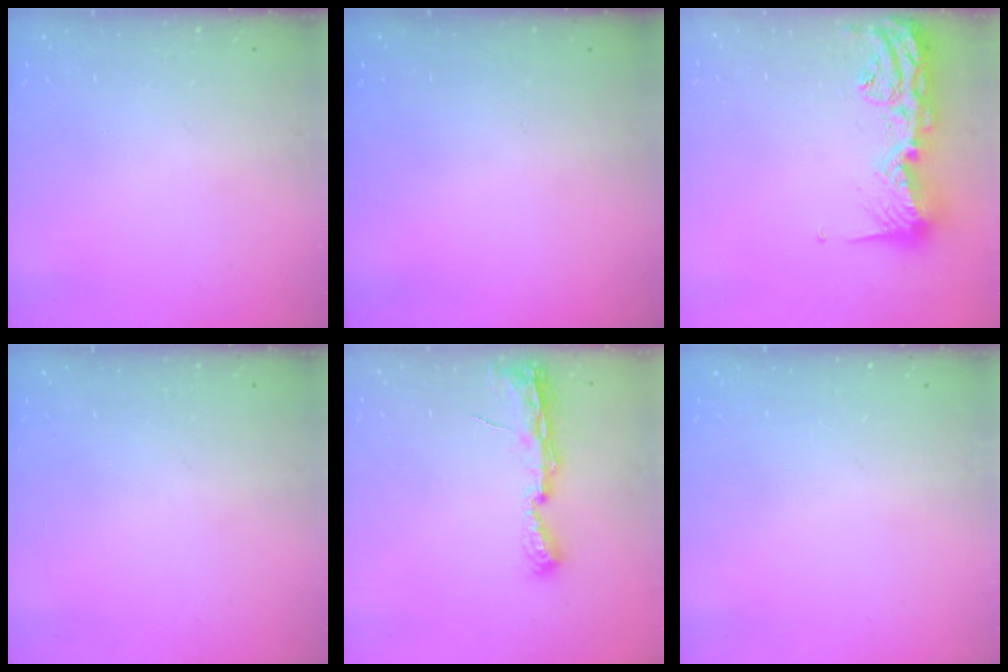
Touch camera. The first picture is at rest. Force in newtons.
{"total": 0.0}
{"total": 17.7, "press": 17.6, "slide": 0.9}
{"total": 0.0}
{"total": 7.6, "press": 7.5, "slide": 0.6}
{"total": 0.0}